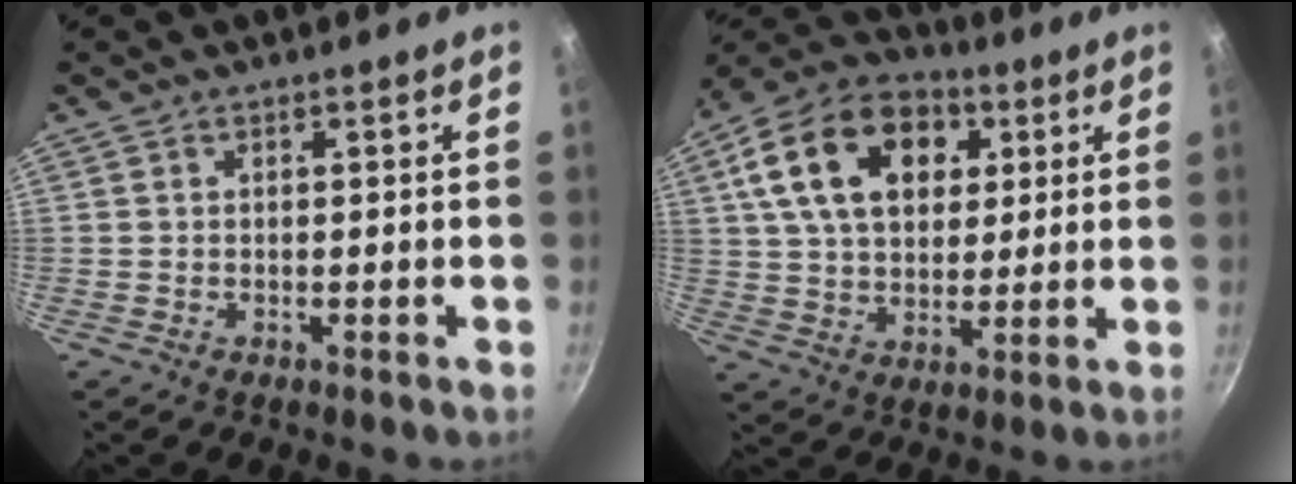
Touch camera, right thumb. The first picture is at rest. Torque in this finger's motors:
{"motor_torque": [0.17, 3.91, 1.78, 0.15, 0.45]}